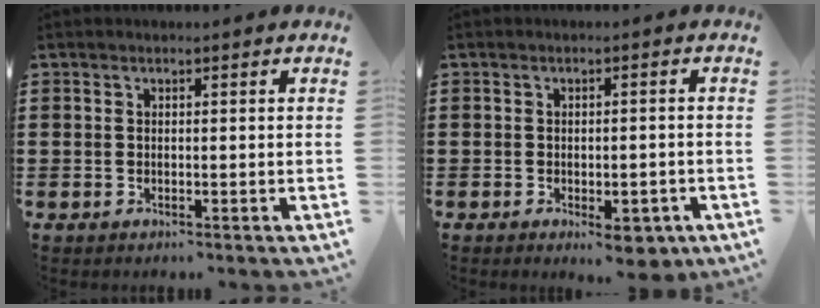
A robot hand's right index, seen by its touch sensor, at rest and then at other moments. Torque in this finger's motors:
{"motor_torque": [0.90, -0.68, 0.29, 0.03]}